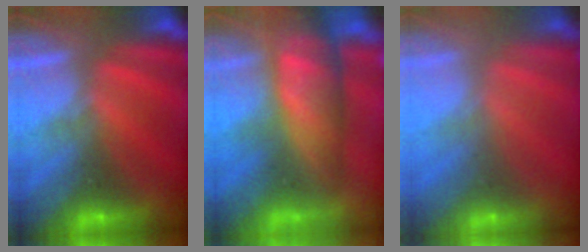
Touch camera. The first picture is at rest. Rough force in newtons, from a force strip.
{"total": 9.0}
{"total": 2.3}